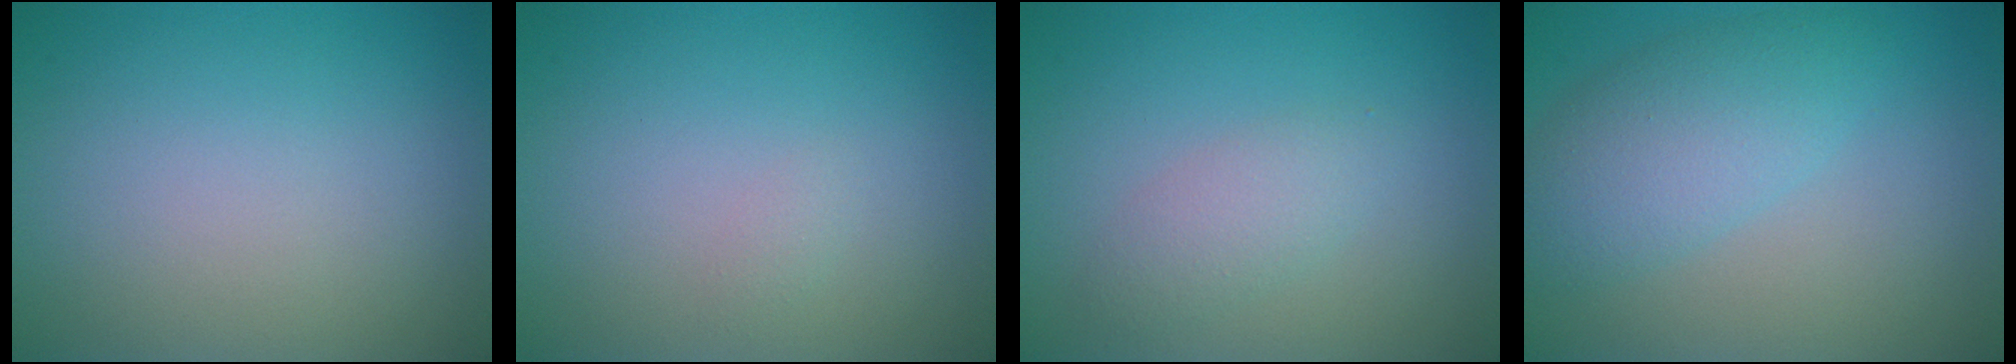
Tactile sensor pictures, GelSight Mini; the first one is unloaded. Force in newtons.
{"total": 0.5, "press": 0.5, "slide": 0.0}
{"total": 2.0, "press": 2.0, "slide": 0.1}
{"total": 4.7, "press": 4.7, "slide": 0.2}